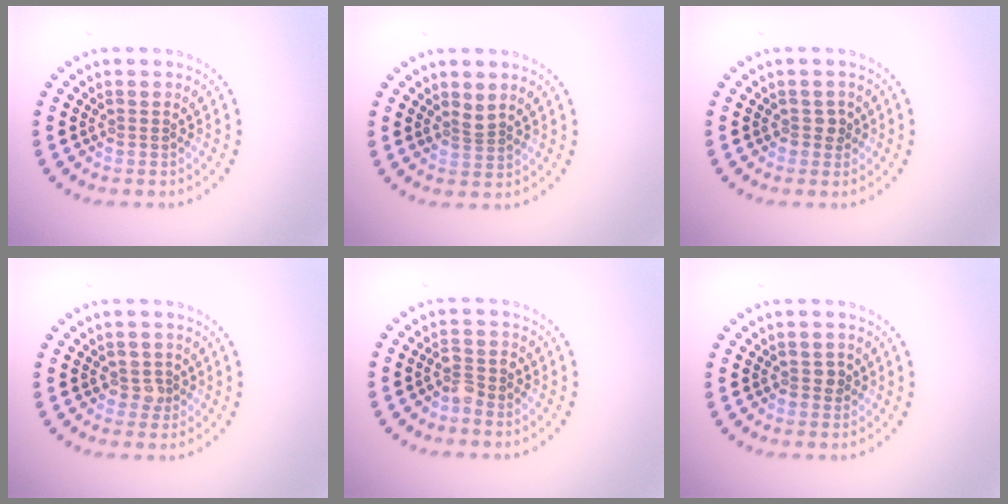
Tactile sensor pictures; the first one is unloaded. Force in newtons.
{"total": 1.1, "press": 0.8, "slide": 0.8}
{"total": 0.9, "press": 0.8, "slide": 0.3}
{"total": 1.4, "press": 1.3, "slide": 0.5}
{"total": 1.7, "press": 1.4, "slide": 1.0}
{"total": 0.8, "press": 0.8, "slide": 0.2}